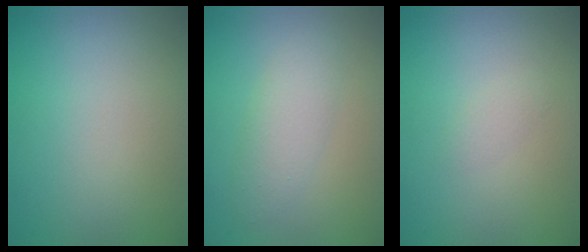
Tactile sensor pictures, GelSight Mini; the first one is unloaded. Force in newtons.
{"total": 2.5, "press": 2.5, "slide": 0.1}
{"total": 0.8, "press": 0.8, "slide": 0.0}